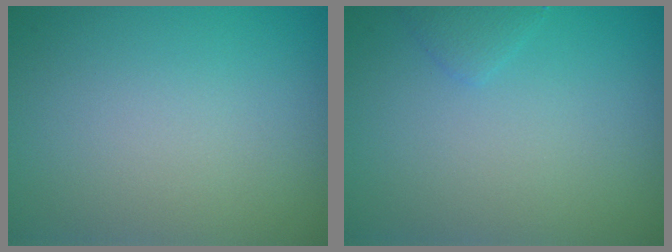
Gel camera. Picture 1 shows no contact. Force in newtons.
{"total": 1.1, "press": 1.1, "slide": 0.1}